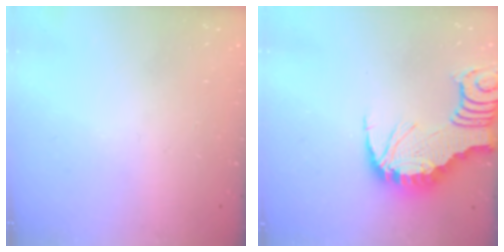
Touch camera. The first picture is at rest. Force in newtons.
{"total": 3.3, "press": 3.3, "slide": 0.4}